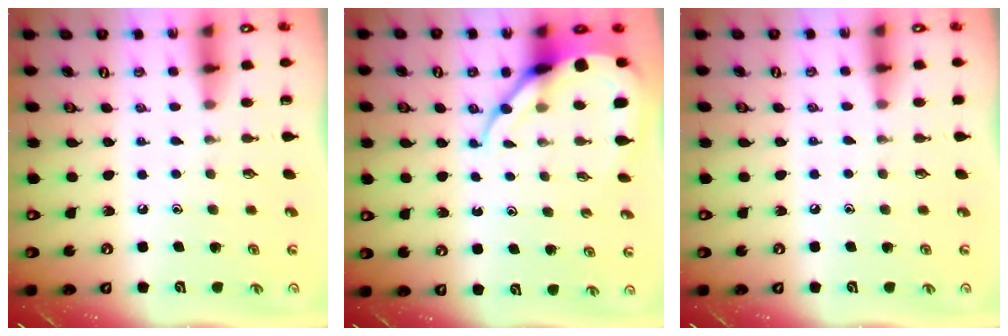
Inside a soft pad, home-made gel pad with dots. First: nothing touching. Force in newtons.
{"total": 9.5, "press": 9.4, "slide": 1.1}
{"total": 3.9, "press": 3.8, "slide": 0.6}